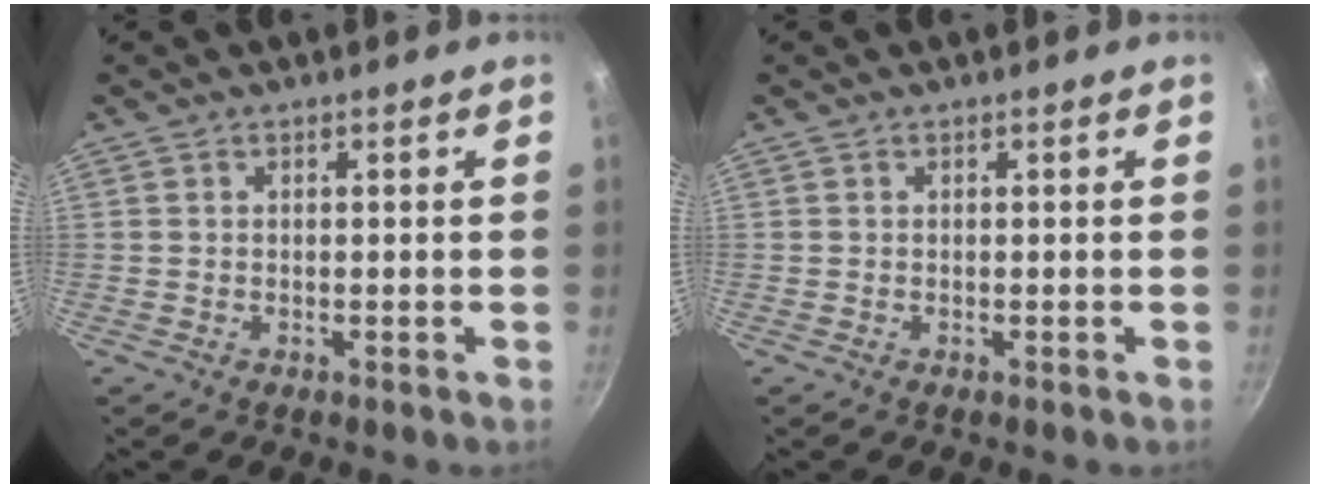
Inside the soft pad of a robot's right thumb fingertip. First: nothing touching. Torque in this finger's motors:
{"motor_torque": [-0.09, 0.08, -0.01, 0.00, 0.01]}